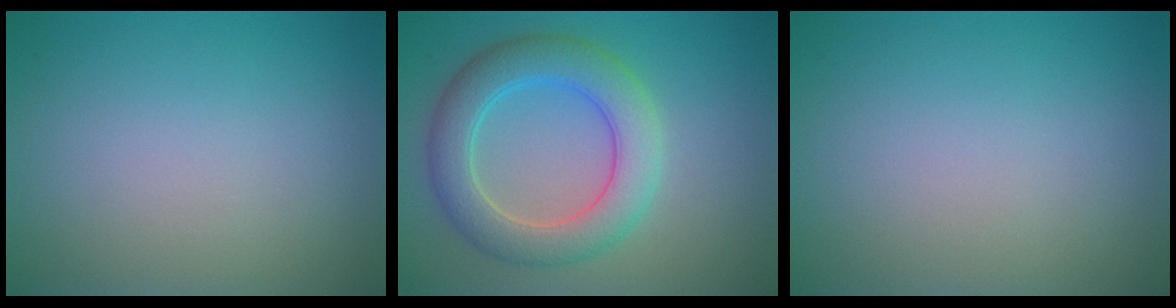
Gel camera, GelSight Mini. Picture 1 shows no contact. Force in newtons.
{"total": 6.0, "press": 6.0, "slide": 0.5}
{"total": 0.0}